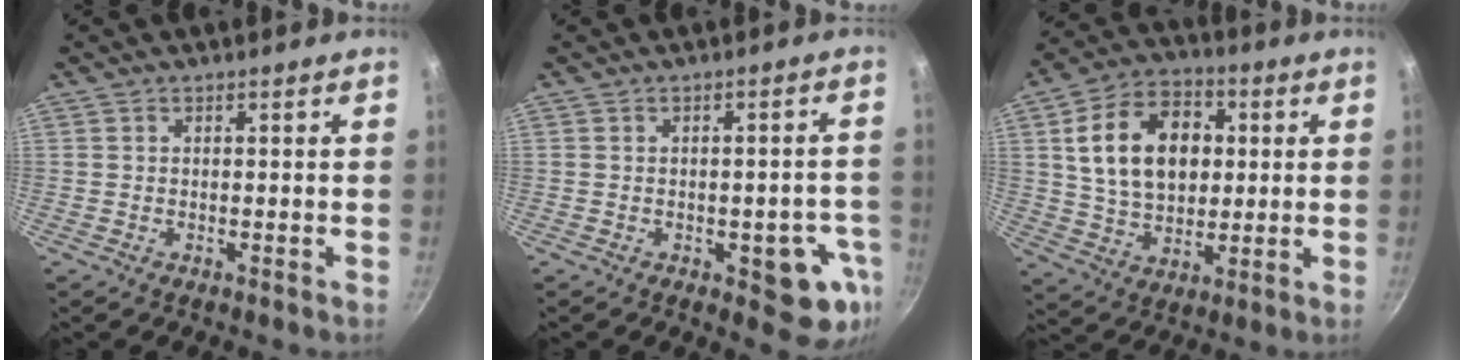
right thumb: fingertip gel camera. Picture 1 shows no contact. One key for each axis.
{"total": 9.9, "fx": -3.3, "fy": 4.4, "fz": 8.2, "tx": -0.046, "ty": 0.009, "tz": -0.039}
{"total": 17.6, "fx": 3.3, "fy": 12.2, "fz": 12.2, "tx": -0.178, "ty": 0.008, "tz": 0.053}